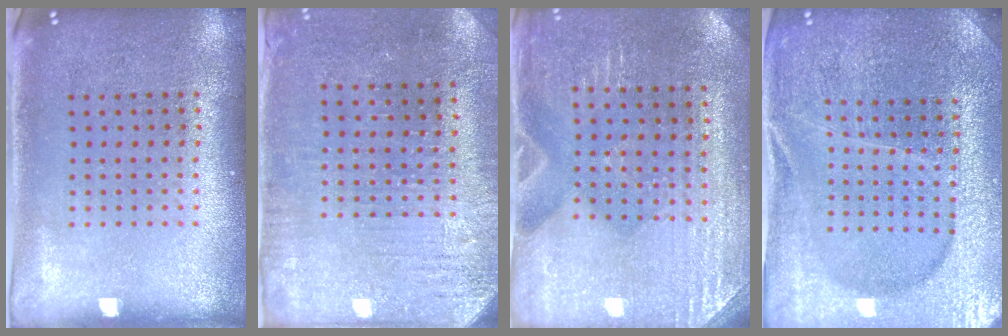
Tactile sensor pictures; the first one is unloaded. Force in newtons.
{"total": 3.1, "press": 2.8, "slide": 1.2}
{"total": 3.0, "press": 2.9, "slide": 0.3}
{"total": 4.4, "press": 4.2, "slide": 1.4}